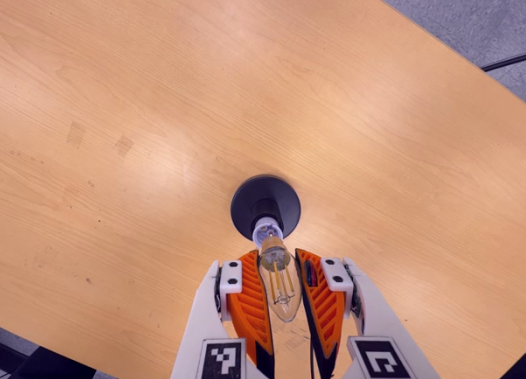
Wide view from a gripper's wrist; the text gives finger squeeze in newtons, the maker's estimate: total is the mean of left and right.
{"total": 22.7, "left": 24.9, "right": 20.6}